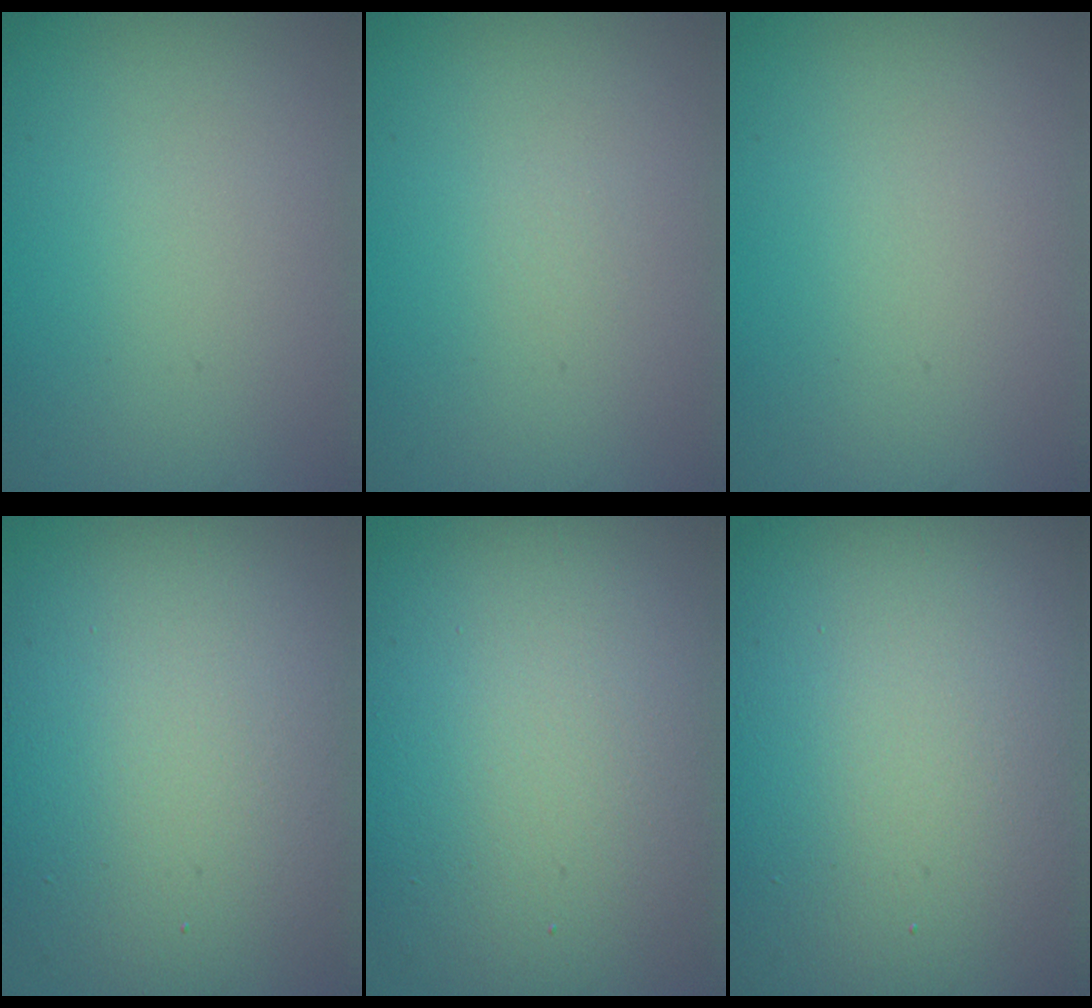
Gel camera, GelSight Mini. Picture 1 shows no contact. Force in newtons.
{"total": 0.0}
{"total": 0.0}
{"total": 12.9, "press": 12.9, "slide": 1.1}
{"total": 14.2, "press": 14.2, "slide": 0.1}
{"total": 20.5, "press": 20.4, "slide": 1.1}